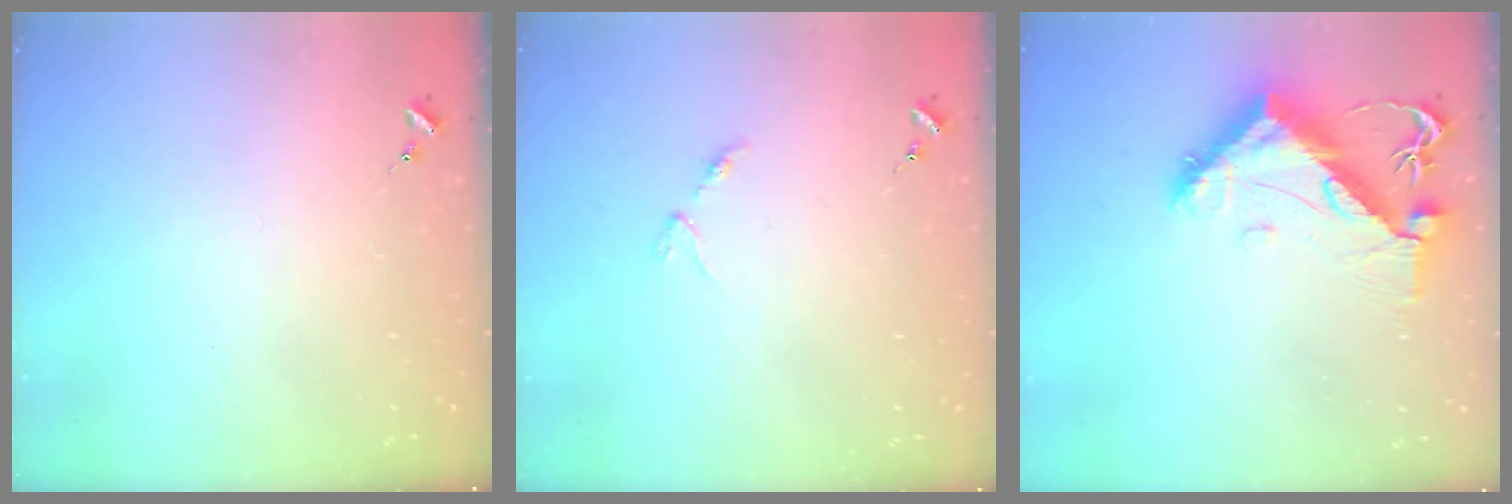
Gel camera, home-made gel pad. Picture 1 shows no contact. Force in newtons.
{"total": 2.8, "press": 2.8, "slide": 0.5}
{"total": 11.0, "press": 10.9, "slide": 1.0}